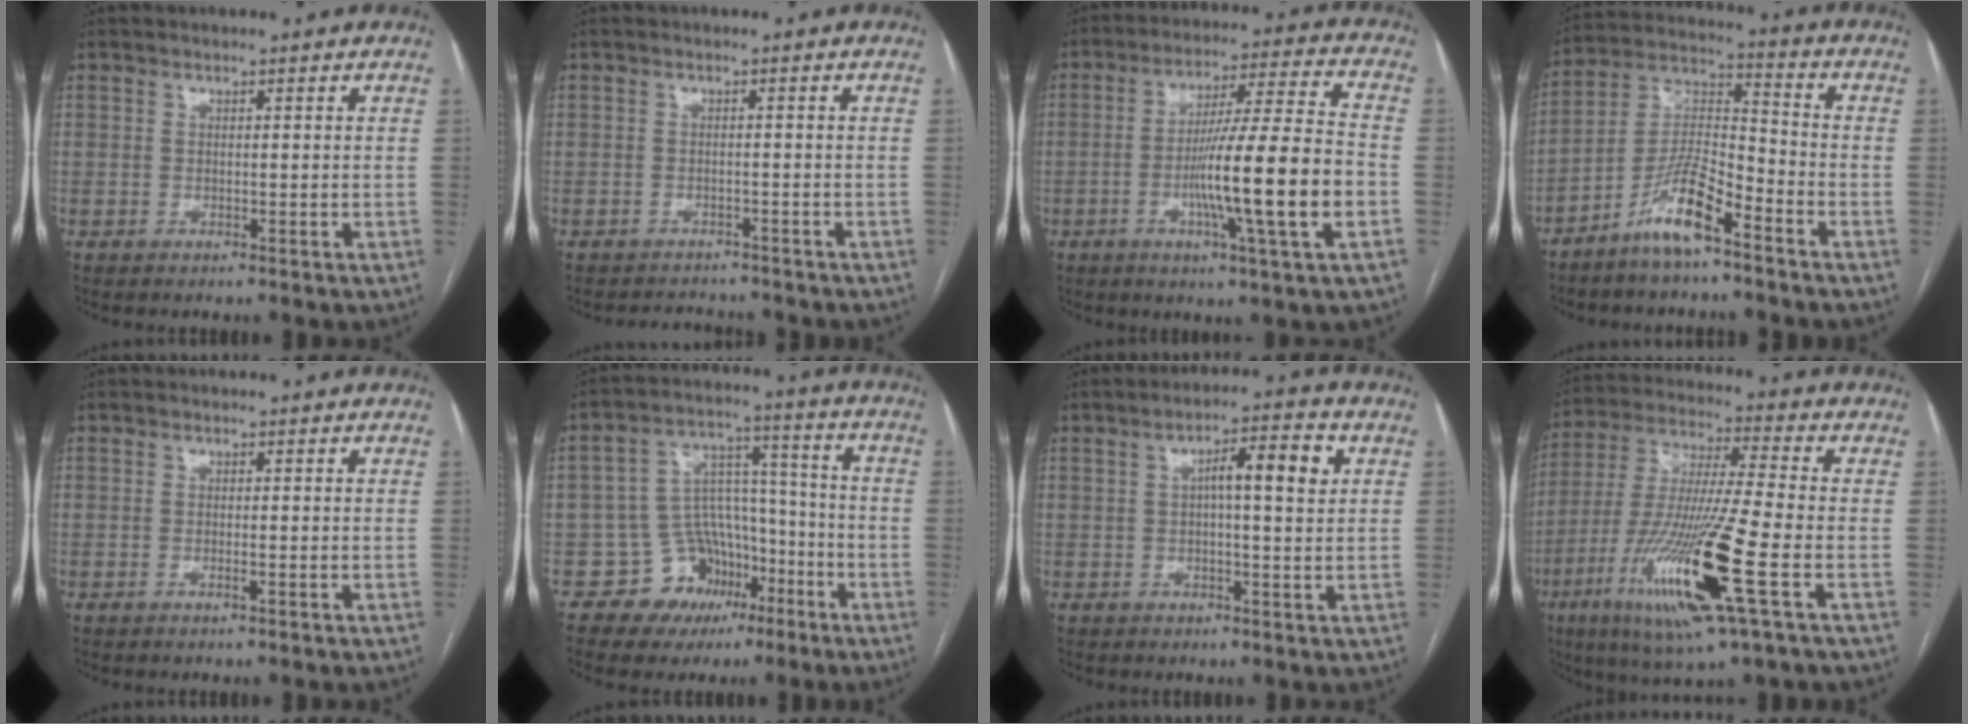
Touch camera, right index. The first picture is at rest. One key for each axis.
{"total": 4.4, "fx": -4.3, "fy": 1.1, "fz": 0.1, "tx": 0.002, "ty": 0.003, "tz": -0.059}
{"total": 16.5, "fx": -4.1, "fy": -0.6, "fz": 16.0, "tx": -0.270, "ty": -0.003, "tz": -0.072}
{"total": 10.2, "fx": -6.8, "fy": 1.7, "fz": 7.5, "tx": -0.154, "ty": 0.000, "tz": -0.133}
{"total": 0.9, "fx": -0.4, "fy": 0.0, "fz": 0.8, "tx": -0.017, "ty": -0.001, "tz": -0.006}
{"total": 10.5, "fx": -5.6, "fy": 8.4, "fz": 2.9, "tx": -0.031, "ty": 0.054, "tz": -0.080}
{"total": 7.1, "fx": 1.6, "fy": 1.3, "fz": 6.8, "tx": -0.109, "ty": 0.017, "tz": 0.024}
{"total": 19.2, "fx": -7.1, "fy": 0.7, "fz": 17.8, "tx": -0.380, "ty": -0.034, "tz": -0.133}